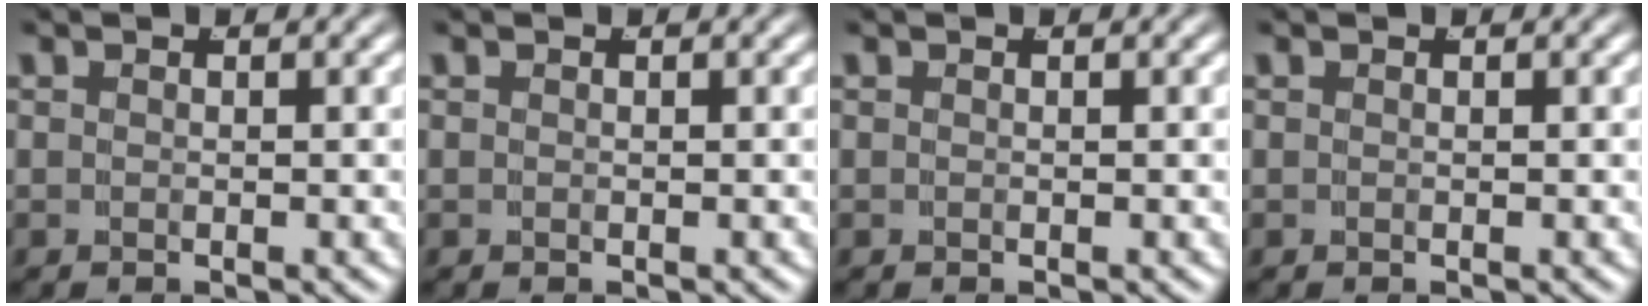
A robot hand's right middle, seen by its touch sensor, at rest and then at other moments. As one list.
[{"total": 0.0}, {"total": 0.0}, {"total": 0.0}]